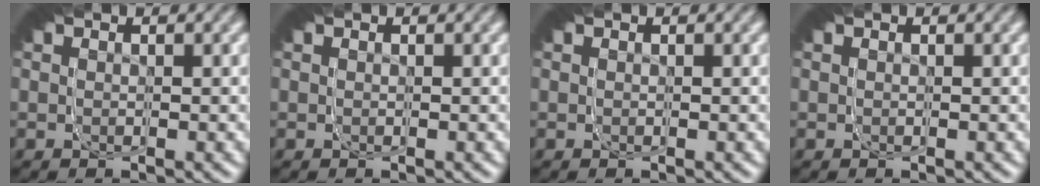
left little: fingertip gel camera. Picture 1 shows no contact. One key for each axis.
{"total": 0.0}
{"total": 0.0}
{"total": 0.0}